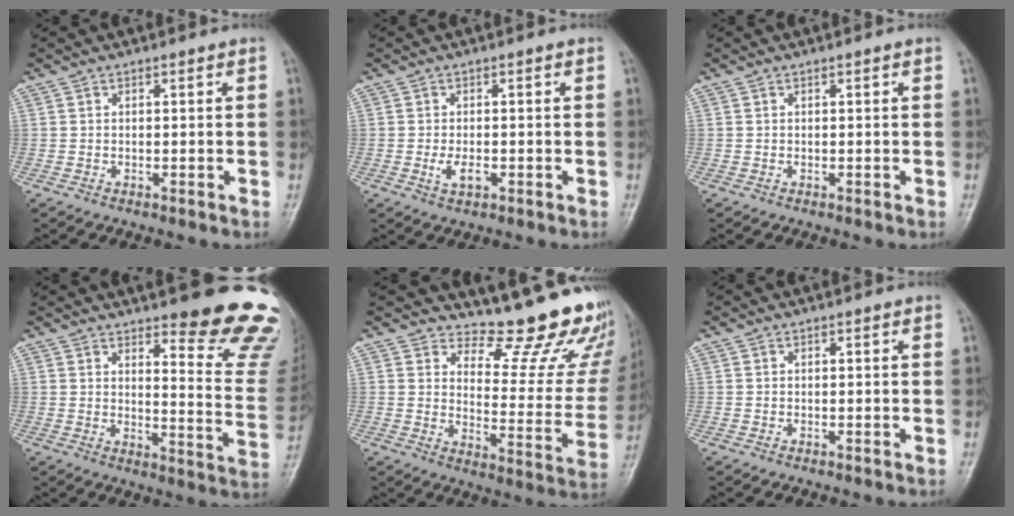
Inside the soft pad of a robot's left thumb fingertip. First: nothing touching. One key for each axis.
{"total": 2.9, "fx": -0.8, "fy": 1.5, "fz": 2.3, "tx": -0.044, "ty": -0.001, "tz": -0.013}
{"total": 0.0}
{"total": 17.3, "fx": 13.3, "fy": 3.7, "fz": 10.5, "tx": -0.090, "ty": -0.114, "tz": 0.159}
{"total": 18.1, "fx": 15.7, "fy": 5.4, "fz": 7.2, "tx": -0.040, "ty": -0.154, "tz": 0.186}
{"total": 0.0}